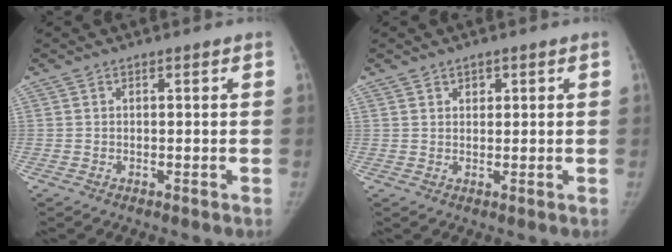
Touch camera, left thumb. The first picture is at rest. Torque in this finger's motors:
{"motor_torque": [-0.32, 0.07, -0.18, 0.11, -0.06]}